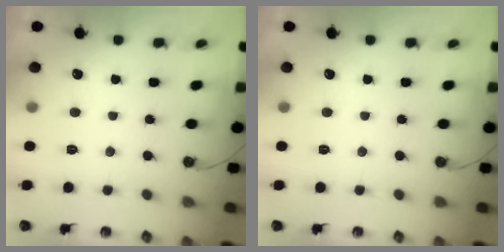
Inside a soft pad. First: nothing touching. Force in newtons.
{"total": 0.0}